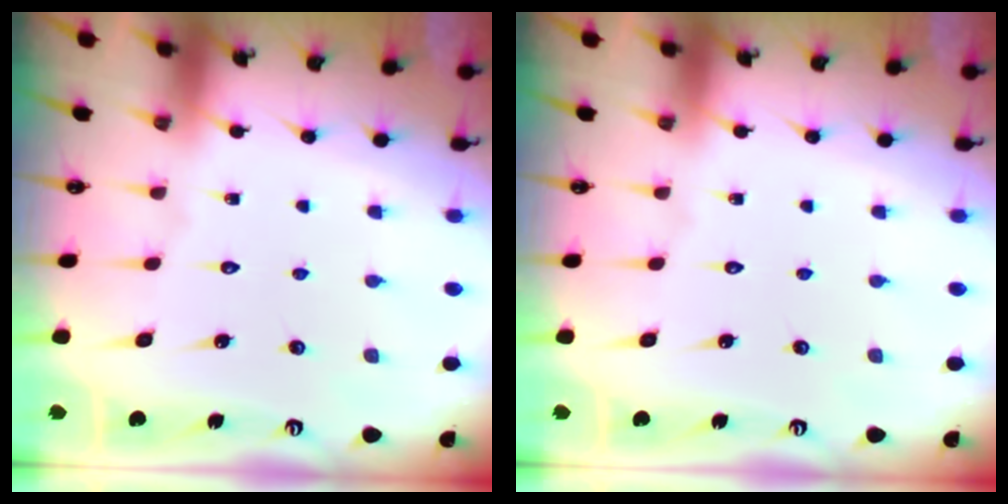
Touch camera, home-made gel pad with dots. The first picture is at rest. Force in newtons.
{"total": 0.0}